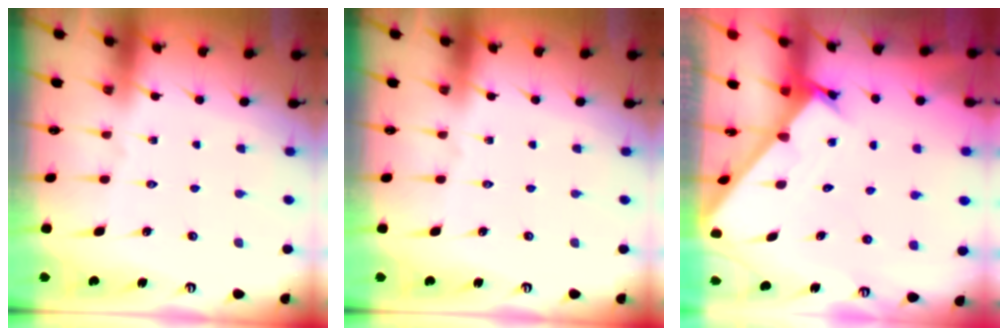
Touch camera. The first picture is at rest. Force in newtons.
{"total": 0.0}
{"total": 1.7, "press": 1.7, "slide": 0.1}